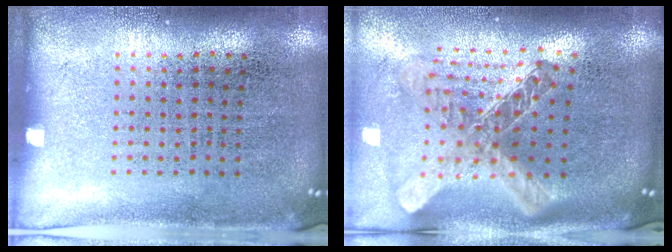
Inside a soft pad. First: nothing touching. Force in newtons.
{"total": 2.8, "press": 2.1, "slide": 1.9}